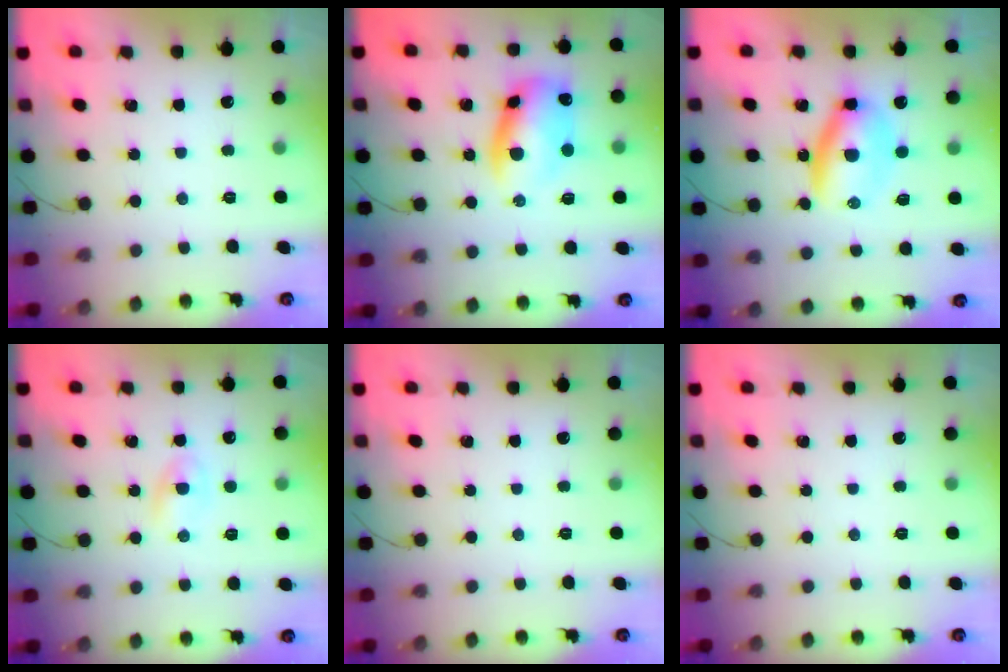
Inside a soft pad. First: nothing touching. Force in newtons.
{"total": 10.3, "press": 10.2, "slide": 1.3}
{"total": 7.0, "press": 6.8, "slide": 1.8}
{"total": 1.8, "press": 1.5, "slide": 0.9}
{"total": 0.0}
{"total": 0.0}